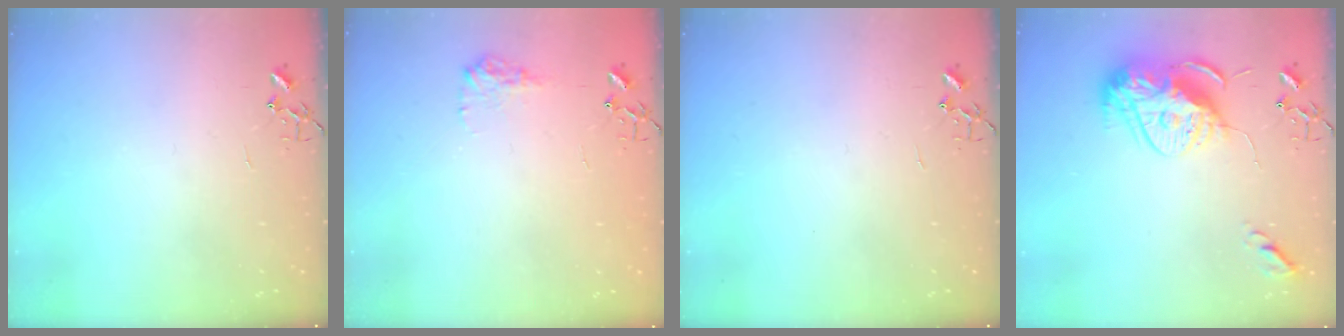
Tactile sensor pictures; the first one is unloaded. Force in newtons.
{"total": 8.9, "press": 8.9, "slide": 0.3}
{"total": 0.0}
{"total": 16.2, "press": 16.1, "slide": 1.4}